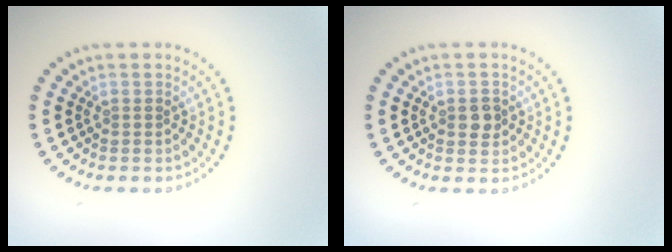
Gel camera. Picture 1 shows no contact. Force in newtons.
{"total": 1.6, "press": 1.6, "slide": 0.1}